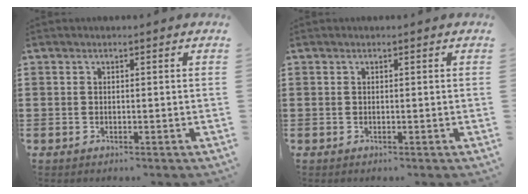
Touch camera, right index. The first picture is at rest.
{"total": 0.0}